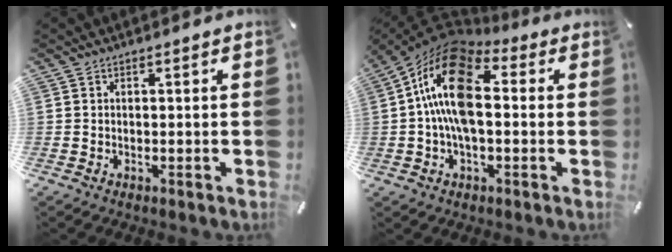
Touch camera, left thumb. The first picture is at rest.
{"total": 17.3, "force": [1.8, 9.5, 14.4], "torque": [-0.282, -0.005, 0.028]}